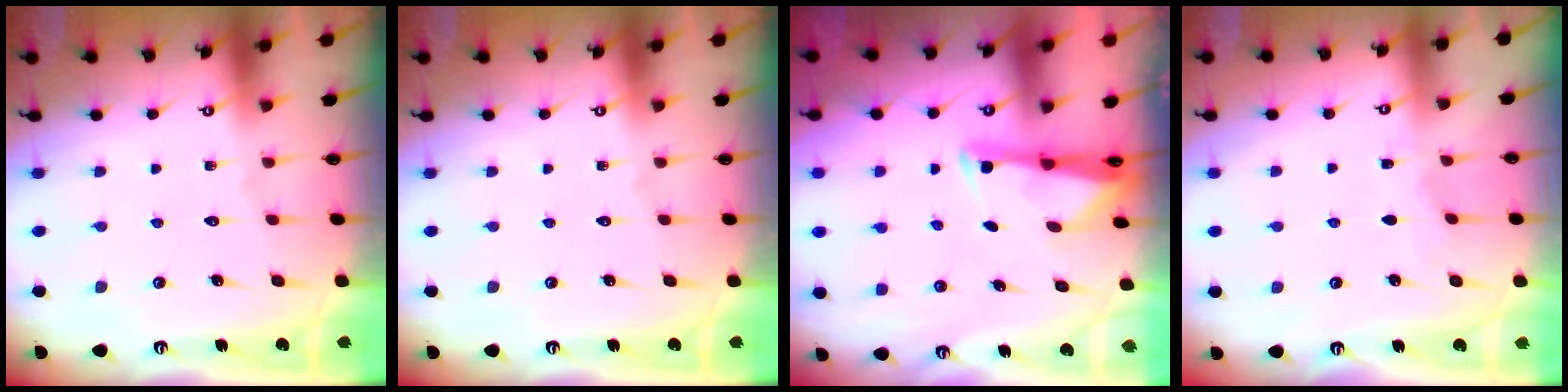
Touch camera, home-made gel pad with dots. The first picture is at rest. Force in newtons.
{"total": 0.0}
{"total": 2.6, "press": 2.6, "slide": 0.4}
{"total": 3.0, "press": 2.9, "slide": 0.5}